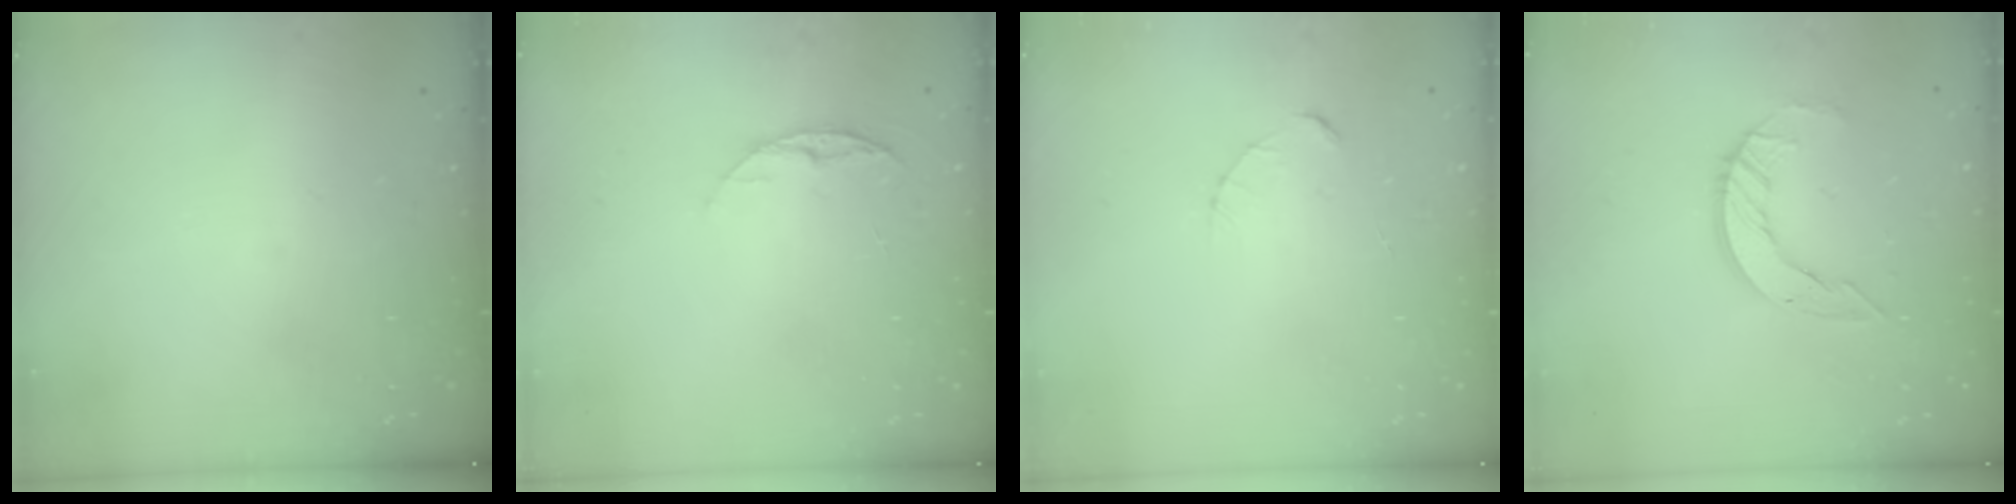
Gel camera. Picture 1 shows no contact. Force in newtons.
{"total": 6.4, "press": 6.3, "slide": 0.7}
{"total": 2.3, "press": 2.3, "slide": 0.3}
{"total": 8.3, "press": 8.3, "slide": 0.7}